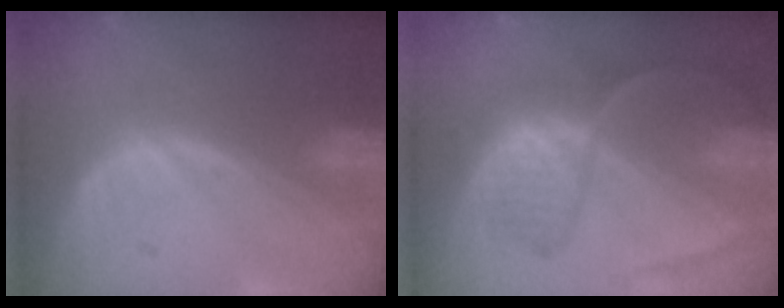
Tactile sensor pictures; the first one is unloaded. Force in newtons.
{"total": 8.8, "press": 7.6, "slide": 4.6}